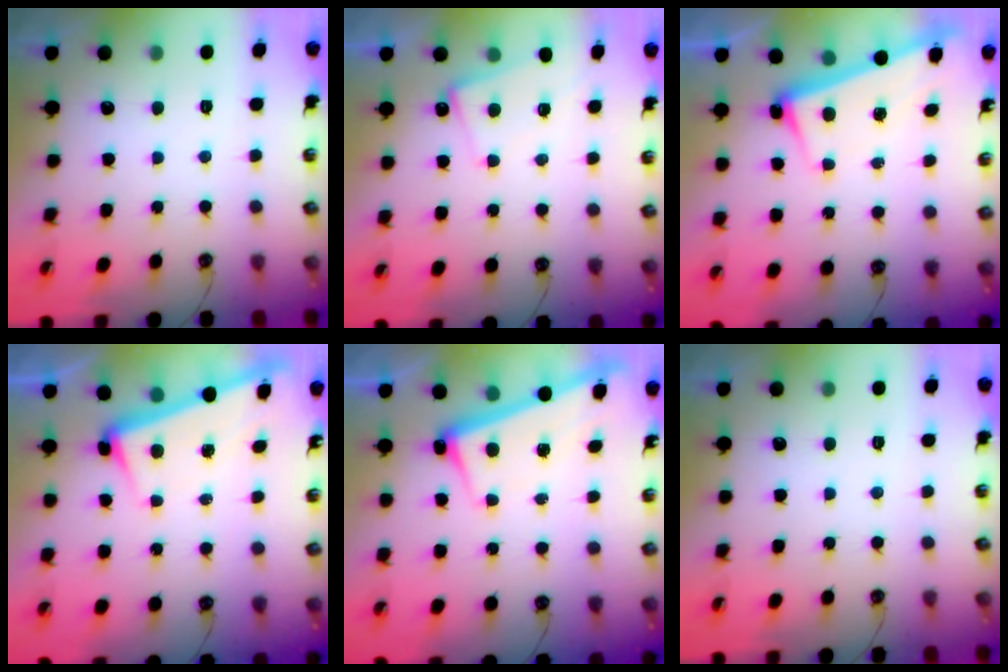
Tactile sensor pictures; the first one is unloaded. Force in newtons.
{"total": 4.3, "press": 4.3, "slide": 0.3}
{"total": 2.6, "press": 2.4, "slide": 0.9}
{"total": 3.3, "press": 3.1, "slide": 1.1}
{"total": 2.7, "press": 2.6, "slide": 0.5}
{"total": 0.0}